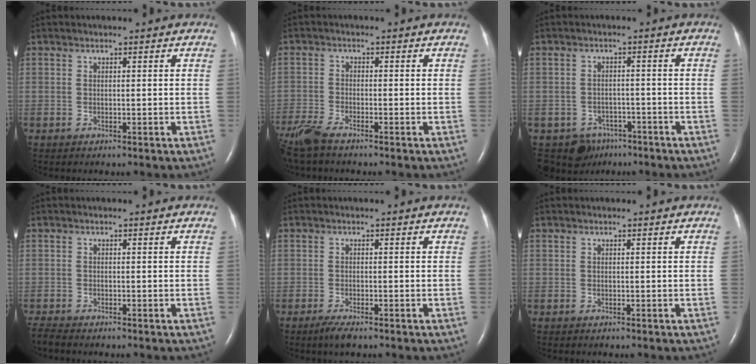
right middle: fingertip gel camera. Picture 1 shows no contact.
{"total": 6.1, "force": [-5.1, 1.0, 3.2], "torque": [-0.077, -0.020, -0.102]}
{"total": 6.0, "force": [-4.1, 4.4, 0.2], "torque": [-0.001, 0.010, -0.057]}
{"total": 1.9, "force": [-1.8, 0.0, 0.6], "torque": [-0.021, -0.009, -0.034]}
{"total": 2.2, "force": [-1.6, 0.3, 1.5], "torque": [-0.041, -0.007, -0.031]}
{"total": 0.0}